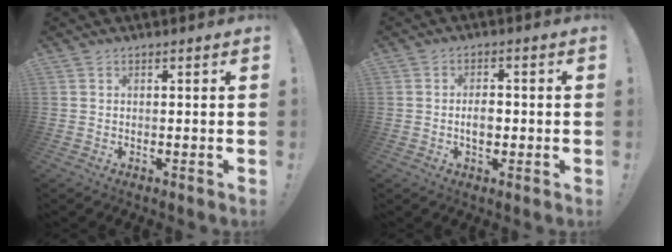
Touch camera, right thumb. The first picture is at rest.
{"total": 4.4, "force": [-0.9, 2.7, 3.3], "torque": [-0.036, 0.002, -0.020]}